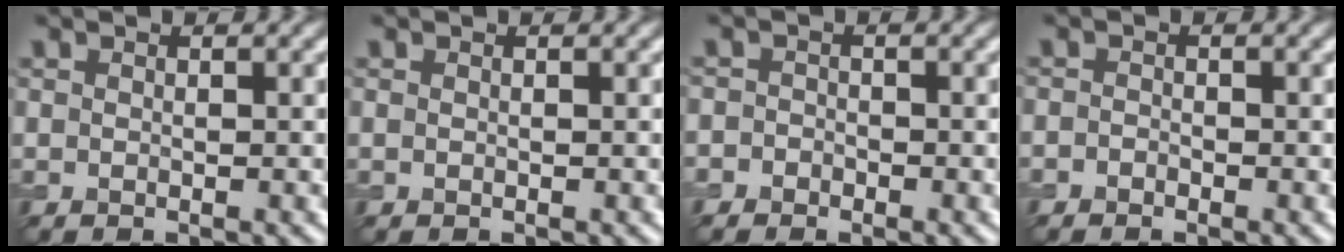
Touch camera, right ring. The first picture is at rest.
{"total": 0.0}
{"total": 1.4, "force": [-0.7, 1.2, 0.2], "torque": [0.013, 0.003, -0.019]}
{"total": 0.7, "force": [-0.6, 0.4, 0.2], "torque": [-0.001, -0.001, -0.012]}